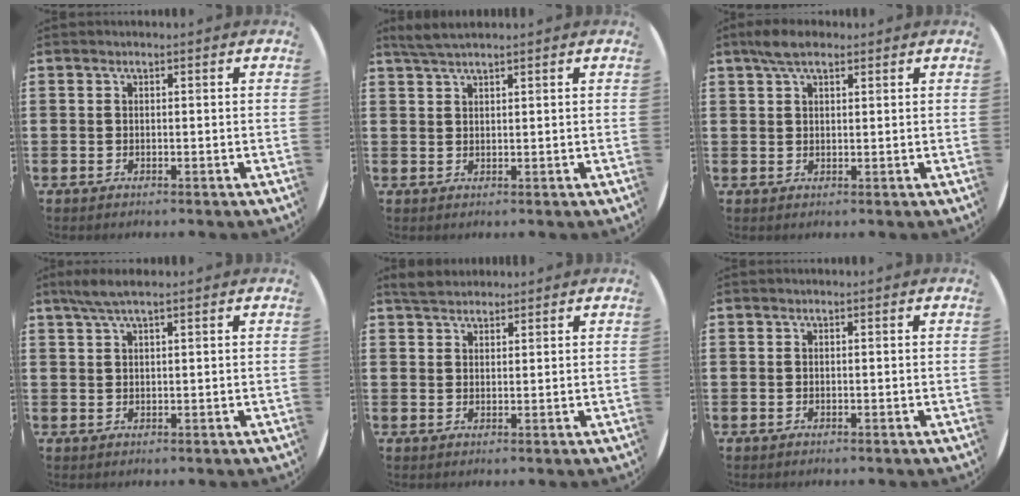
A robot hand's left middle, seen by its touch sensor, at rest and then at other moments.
{"total": 2.2, "force": [2.0, 0.2, 1.0], "torque": [-0.021, 0.003, 0.037]}
{"total": 3.9, "force": [2.8, 1.6, 2.2], "torque": [-0.040, 0.005, 0.048]}
{"total": 2.9, "force": [2.0, 0.2, 2.0], "torque": [-0.042, 0.005, 0.035]}
{"total": 2.7, "force": [2.6, 0.8, 0.4], "torque": [-0.005, 0.000, 0.048]}
{"total": 0.0}